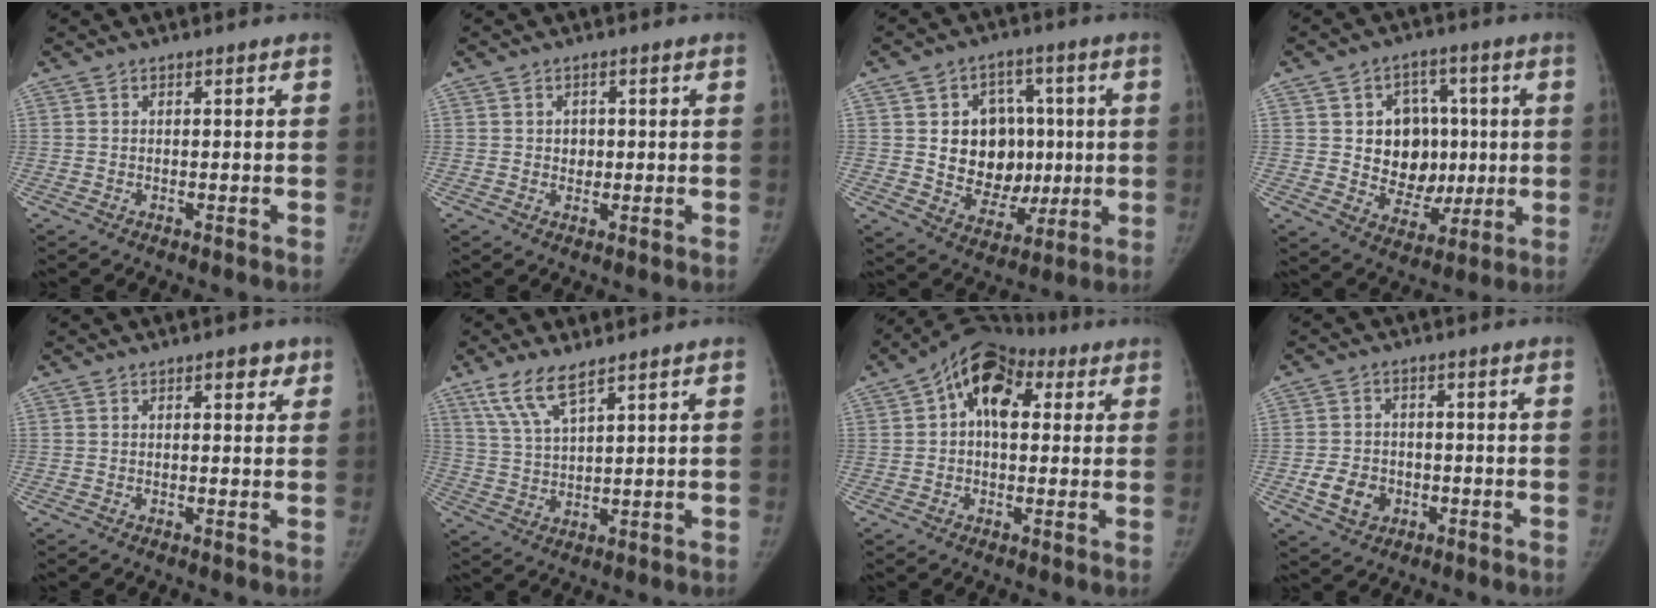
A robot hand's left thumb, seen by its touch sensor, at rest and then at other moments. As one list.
[{"total": 1.9, "force": [0.2, 1.7, 0.9], "torque": [0.001, 0.003, 0.003]}, {"total": 14.8, "force": [0.9, 11.9, 8.8], "torque": [-0.071, 0.004, 0.030]}, {"total": 13.7, "force": [0.9, 11.1, 7.9], "torque": [-0.053, 0.001, 0.028]}, {"total": 2.8, "force": [1.6, 1.3, 1.9], "torque": [-0.010, -0.005, 0.018]}, {"total": 7.4, "force": [5.3, 1.6, 5.0], "torque": [-0.105, -0.019, 0.113]}, {"total": 12.0, "force": [3.5, 7.7, 8.4], "torque": [-0.104, 0.027, 0.046]}, {"total": 6.1, "force": [-1.9, 4.9, 3.1], "torque": [-0.044, 0.010, -0.028]}]